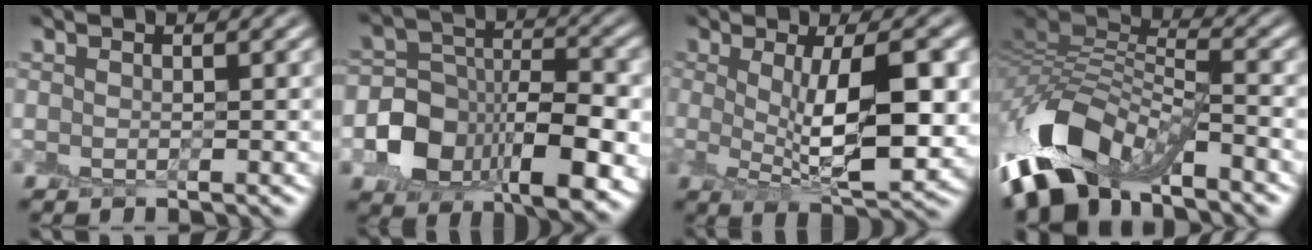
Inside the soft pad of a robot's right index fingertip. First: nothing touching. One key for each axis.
{"total": 9.7, "fx": -3.3, "fy": 6.5, "fz": 6.4, "tx": -0.106, "ty": 0.000, "tz": -0.055}
{"total": 8.3, "fx": 0.6, "fy": 2.5, "fz": 7.9, "tx": -0.114, "ty": -0.006, "tz": 0.016}
{"total": 9.6, "fx": -5.4, "fy": 5.1, "fz": 6.1, "tx": -0.115, "ty": 0.004, "tz": -0.110}